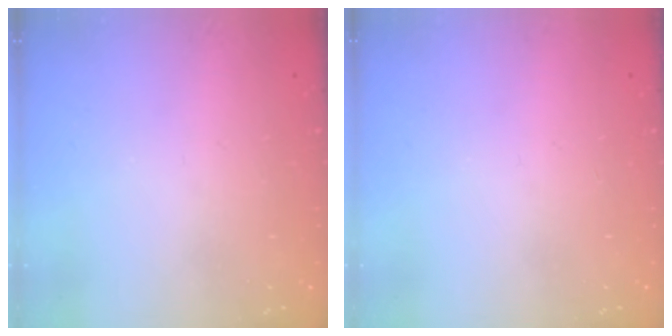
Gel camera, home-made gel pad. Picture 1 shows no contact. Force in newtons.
{"total": 0.0}